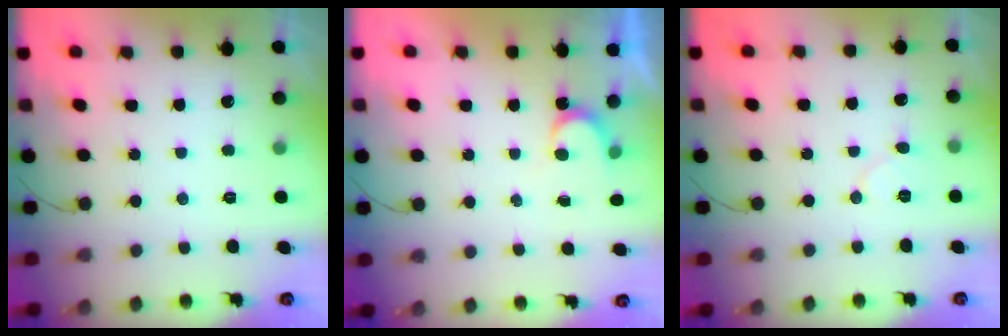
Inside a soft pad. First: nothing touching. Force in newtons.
{"total": 2.8, "press": 2.8, "slide": 0.2}
{"total": 6.3, "press": 6.3, "slide": 0.7}